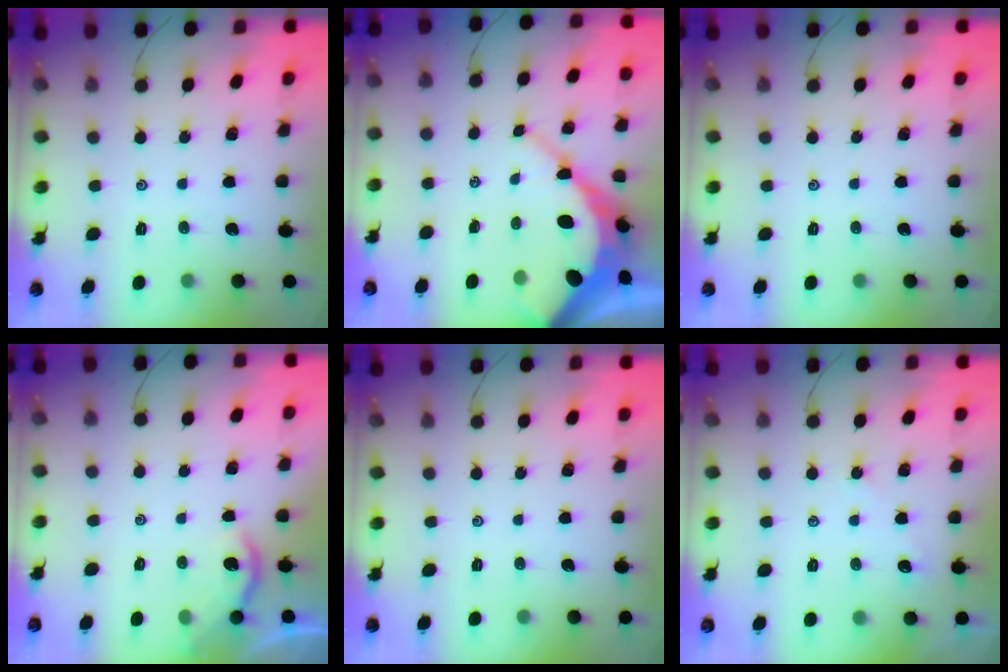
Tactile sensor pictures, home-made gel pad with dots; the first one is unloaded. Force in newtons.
{"total": 12.5, "press": 12.5, "slide": 1.1}
{"total": 0.0}
{"total": 2.2, "press": 2.2, "slide": 0.2}
{"total": 0.0}
{"total": 3.0, "press": 2.9, "slide": 0.4}